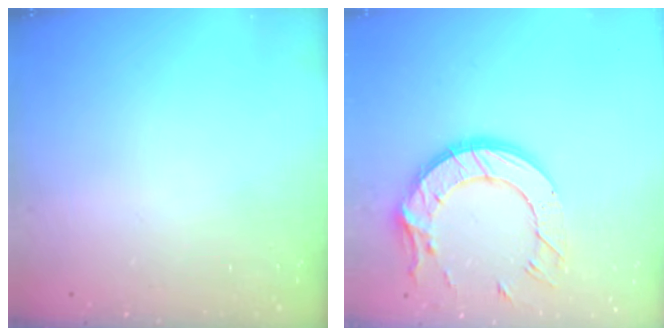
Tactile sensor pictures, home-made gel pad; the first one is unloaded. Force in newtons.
{"total": 15.9, "press": 15.9, "slide": 1.0}